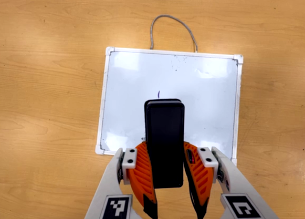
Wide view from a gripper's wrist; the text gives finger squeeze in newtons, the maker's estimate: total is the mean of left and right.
{"total": 7.8, "left": 6.2, "right": 9.4}